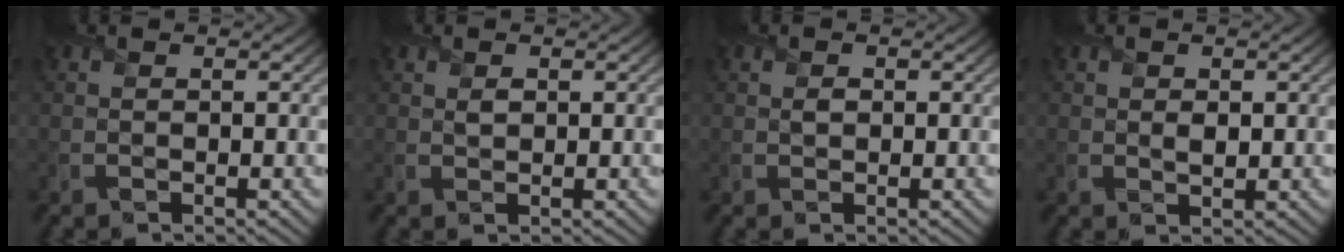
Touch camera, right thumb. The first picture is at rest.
{"total": 0.9, "force": [0.4, 0.7, 0.5], "torque": [-0.011, -0.004, 0.009]}
{"total": 0.8, "force": [0.1, 0.6, 0.4], "torque": [-0.009, -0.003, 0.000]}
{"total": 1.4, "force": [0.3, 1.0, 0.9], "torque": [-0.020, -0.006, 0.006]}